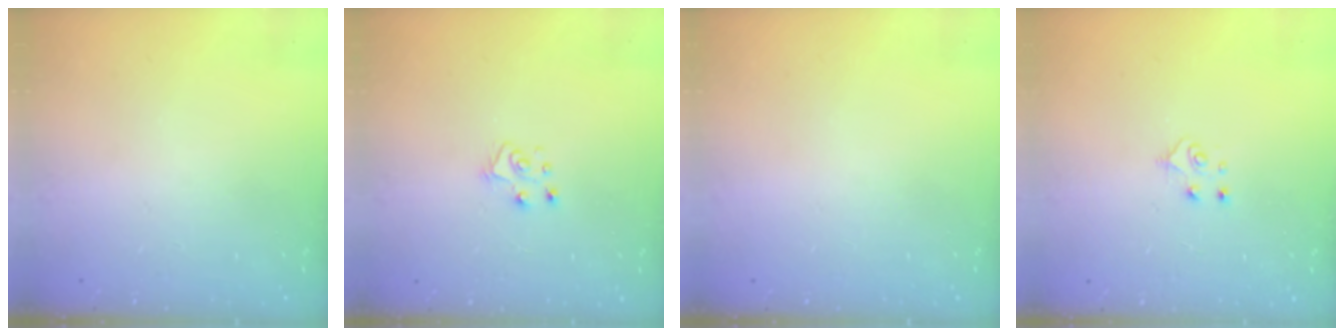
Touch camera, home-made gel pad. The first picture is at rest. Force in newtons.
{"total": 6.3, "press": 6.3, "slide": 0.3}
{"total": 0.0}
{"total": 4.9, "press": 4.8, "slide": 0.5}